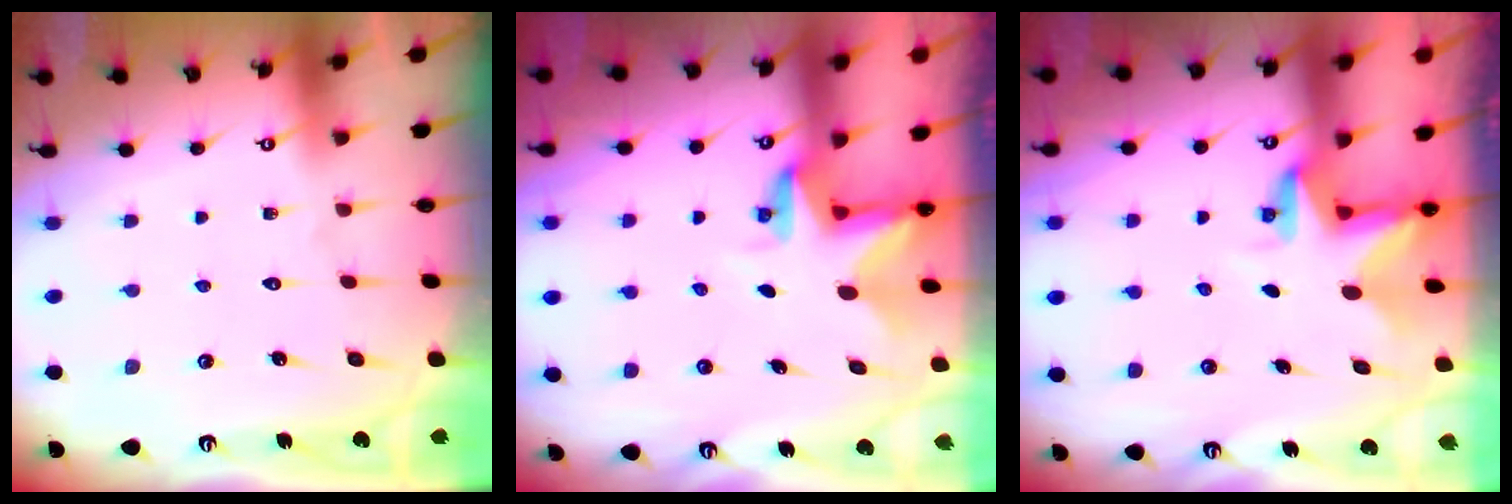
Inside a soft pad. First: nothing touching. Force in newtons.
{"total": 3.4, "press": 3.4, "slide": 0.2}
{"total": 3.0, "press": 3.0, "slide": 0.2}